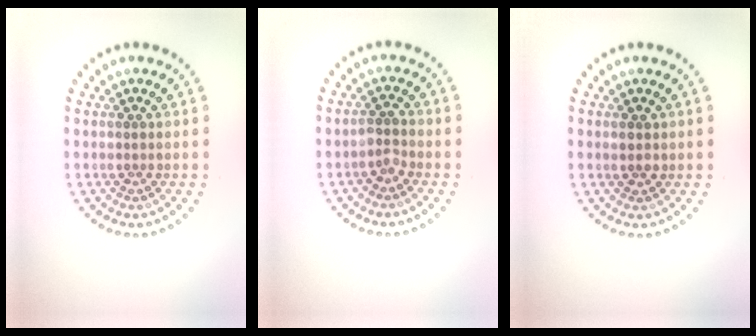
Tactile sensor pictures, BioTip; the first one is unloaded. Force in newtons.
{"total": 1.3, "press": 1.1, "slide": 0.7}
{"total": 1.1, "press": 1.0, "slide": 0.3}